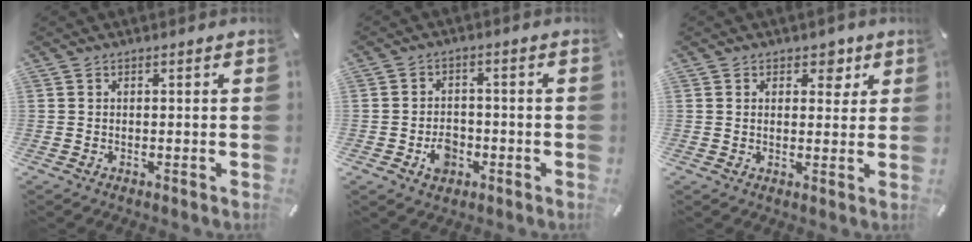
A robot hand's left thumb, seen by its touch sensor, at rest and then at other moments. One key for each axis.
{"total": 5.5, "fx": -2.1, "fy": 4.3, "fz": 2.7, "tx": -0.040, "ty": 0.007, "tz": -0.037}
{"total": 4.7, "fx": 2.4, "fy": 3.3, "fz": 2.3, "tx": -0.007, "ty": -0.010, "tz": 0.032}